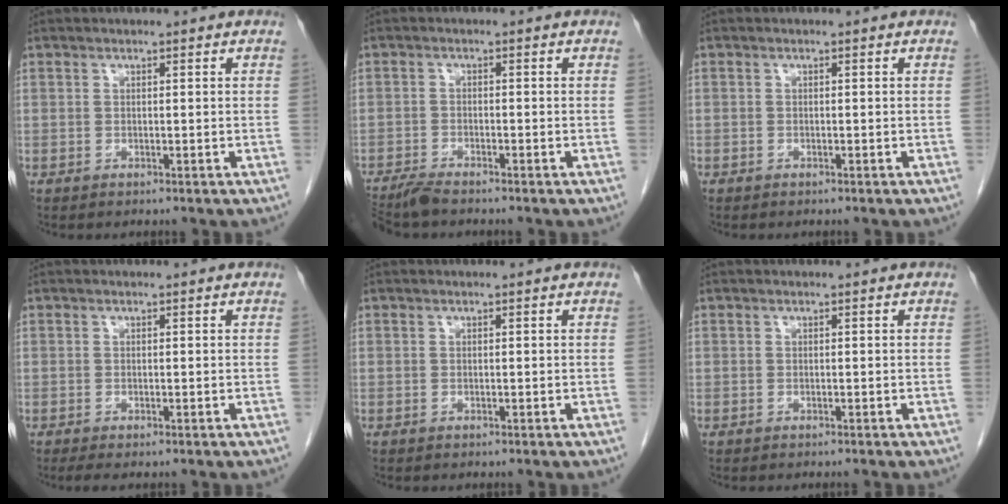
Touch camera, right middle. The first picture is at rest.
{"total": 3.9, "force": [-3.6, 0.0, 1.5], "torque": [-0.027, -0.014, -0.065]}
{"total": 0.0}
{"total": 0.9, "force": [-0.6, 0.0, 0.7], "torque": [-0.016, -0.005, -0.010]}
{"total": 0.0}
{"total": 0.0}